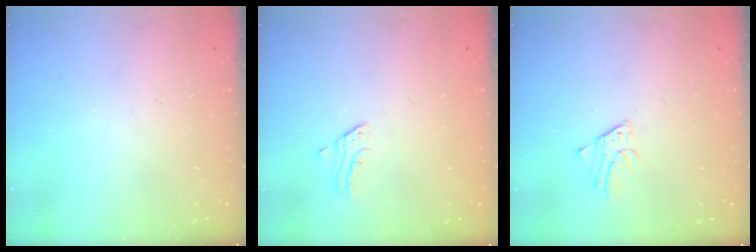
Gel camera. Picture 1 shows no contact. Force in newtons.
{"total": 2.4, "press": 2.4, "slide": 0.2}
{"total": 1.6, "press": 1.6, "slide": 0.0}